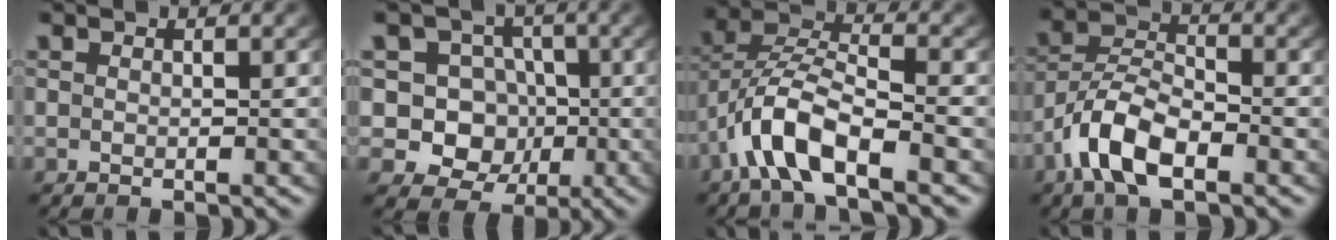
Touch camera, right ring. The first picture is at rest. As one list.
[{"total": 12.2, "force": [-1.2, 11.4, 4.1], "torque": [-0.124, -0.061, -0.015]}, {"total": 6.3, "force": [-1.3, 3.9, 4.7], "torque": [-0.112, -0.010, -0.027]}, {"total": 5.7, "force": [-2.8, 3.1, 3.9], "torque": [-0.081, -0.015, -0.049]}]